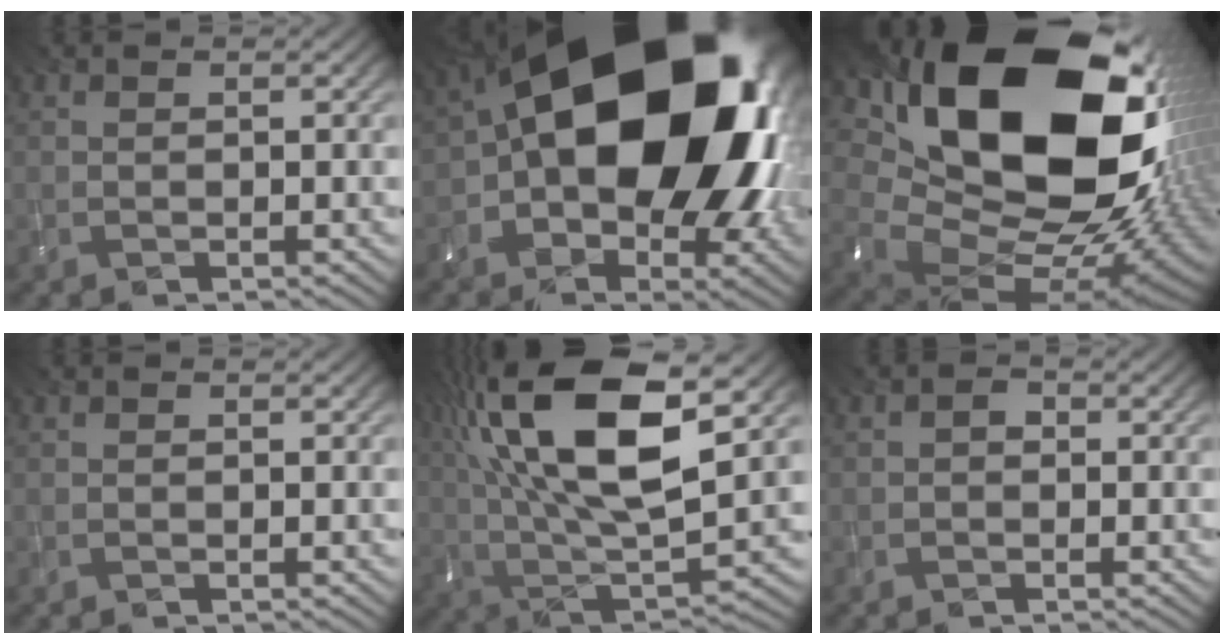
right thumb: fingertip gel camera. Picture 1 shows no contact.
{"total": 21.4, "force": [1.6, 13.5, 16.5], "torque": [-0.278, -0.030, 0.053]}
{"total": 23.0, "force": [6.4, 15.6, 15.6], "torque": [-0.343, -0.031, 0.149]}
{"total": 0.0}
{"total": 18.3, "force": [6.7, 6.9, 15.5], "torque": [-0.331, 0.034, 0.119]}
{"total": 1.2, "force": [-0.8, 0.8, 0.4], "torque": [0.005, 0.001, -0.019]}